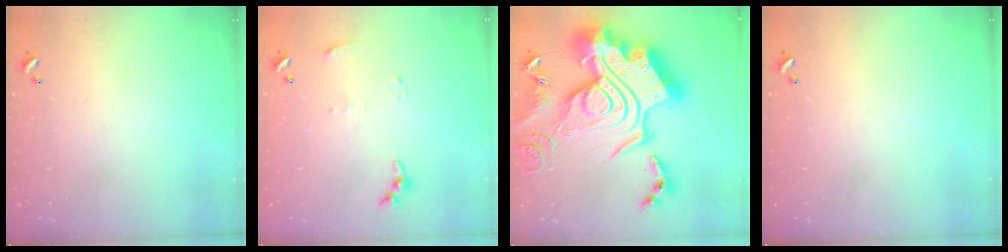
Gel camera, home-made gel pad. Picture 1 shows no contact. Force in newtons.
{"total": 6.4, "press": 6.4, "slide": 0.7}
{"total": 0.7, "press": 0.7, "slide": 0.1}
{"total": 0.0}